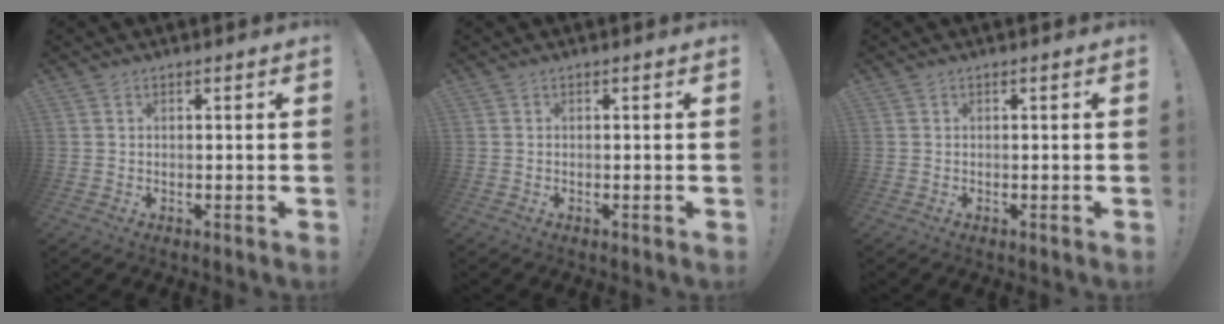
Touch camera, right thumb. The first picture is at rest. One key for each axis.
{"total": 0.0}
{"total": 0.0}